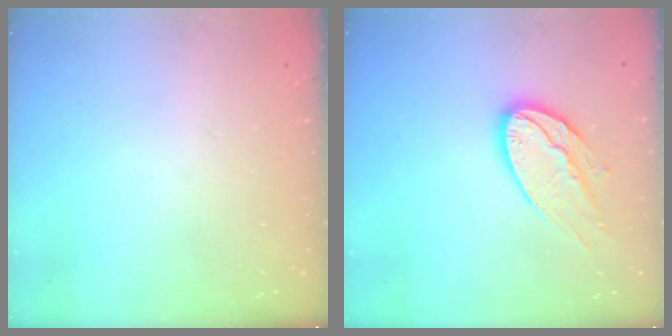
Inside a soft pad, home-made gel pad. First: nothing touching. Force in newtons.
{"total": 15.1, "press": 15.1, "slide": 1.4}